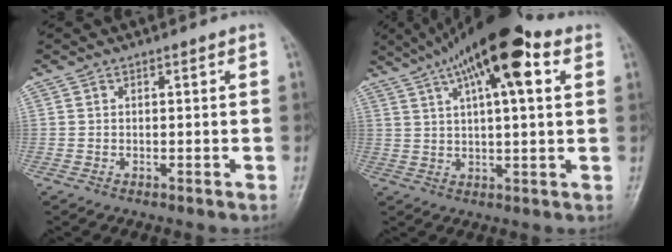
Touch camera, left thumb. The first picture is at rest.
{"total": 16.9, "force": [7.8, 5.3, 14.0], "torque": [-0.220, 0.014, 0.122]}